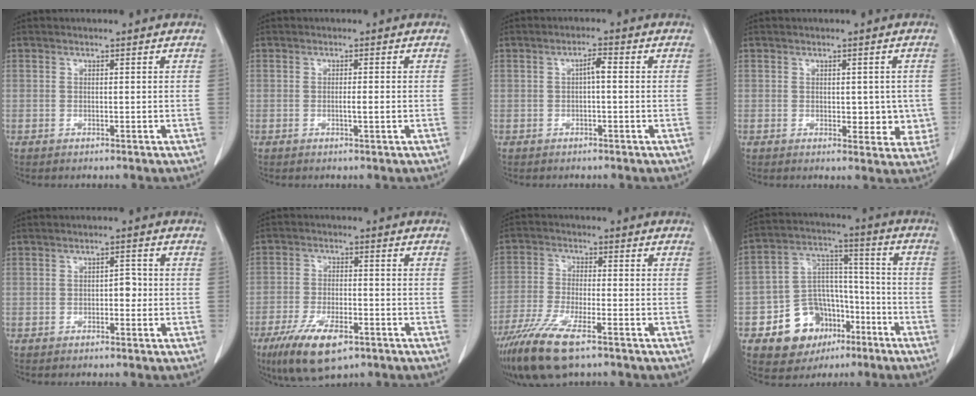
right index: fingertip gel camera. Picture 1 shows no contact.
{"total": 1.3, "force": [-0.2, 0.0, 1.2], "torque": [-0.021, -0.001, -0.004]}
{"total": 2.0, "force": [0.1, 0.4, 2.0], "torque": [-0.031, 0.005, 0.001]}
{"total": 4.7, "force": [0.0, 2.9, 3.7], "torque": [-0.024, -0.001, 0.005]}
{"total": 2.0, "force": [-0.4, 1.1, 1.6], "torque": [-0.016, 0.006, -0.006]}
{"total": 10.1, "force": [-5.9, 3.5, 7.4], "torque": [-0.137, -0.015, -0.099]}
{"total": 10.4, "force": [-6.9, 2.1, 7.5], "torque": [-0.149, -0.026, -0.125]}
{"total": 13.3, "force": [-6.7, 10.1, 5.5], "torque": [-0.089, 0.052, -0.097]}